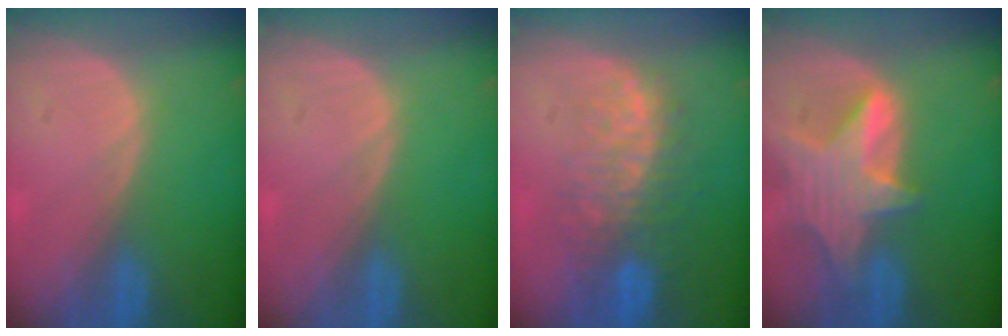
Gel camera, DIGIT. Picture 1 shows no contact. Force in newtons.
{"total": 0.0}
{"total": 10.0, "press": 8.5, "slide": 5.4}
{"total": 8.5, "press": 7.5, "slide": 3.9}